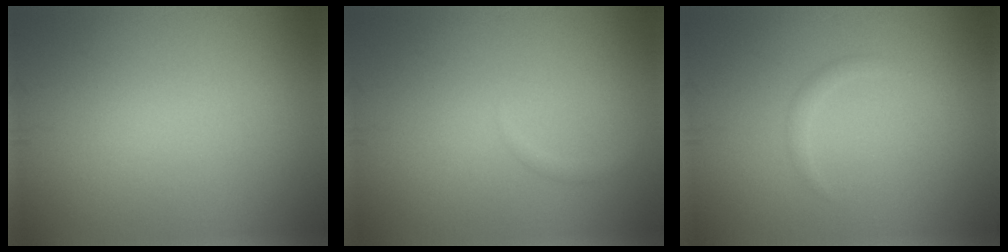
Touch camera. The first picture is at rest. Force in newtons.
{"total": 0.7, "press": 0.7, "slide": 0.1}
{"total": 0.9, "press": 0.9, "slide": 0.0}